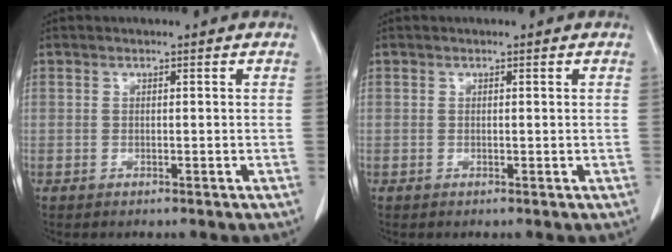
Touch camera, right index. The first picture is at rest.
{"total": 0.0}